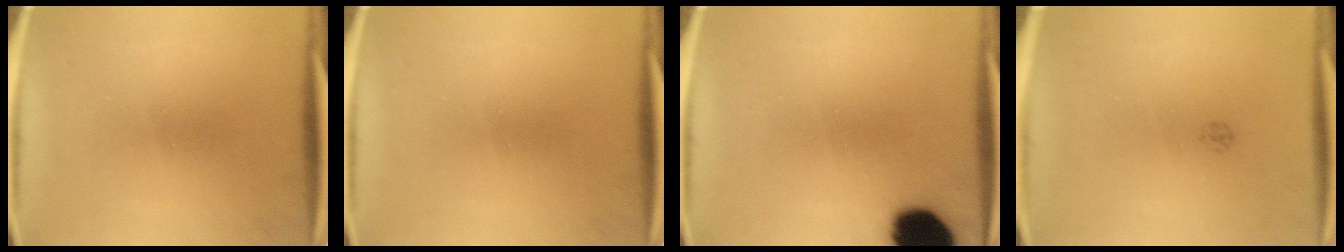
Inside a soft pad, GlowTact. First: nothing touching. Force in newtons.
{"total": 0.0}
{"total": 14.7}
{"total": 1.0}